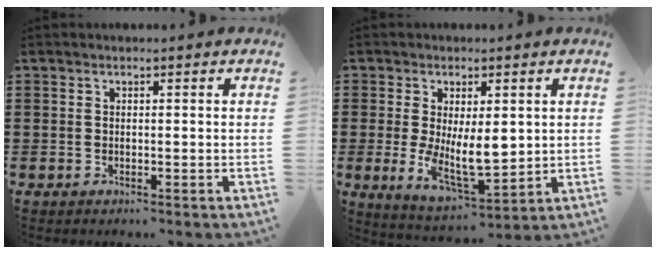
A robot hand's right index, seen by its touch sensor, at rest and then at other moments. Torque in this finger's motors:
{"motor_torque": [1.93, -0.20, 0.65, 0.21]}